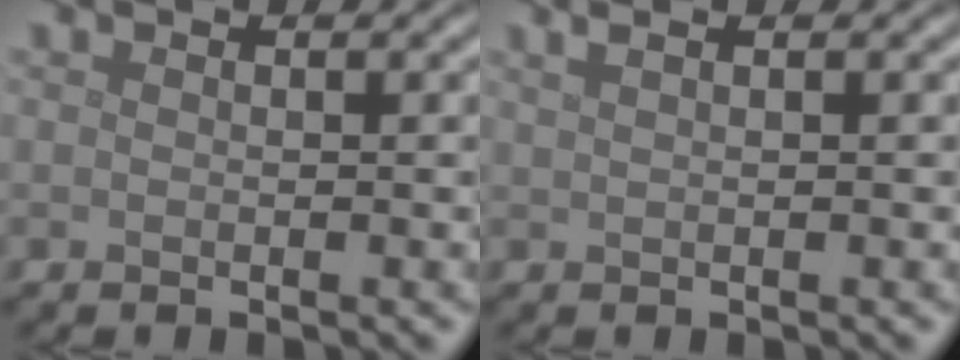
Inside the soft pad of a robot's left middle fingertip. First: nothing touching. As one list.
[{"total": 2.4, "force": [1.4, 1.0, 1.6], "torque": [-0.020, 0.006, 0.005]}]